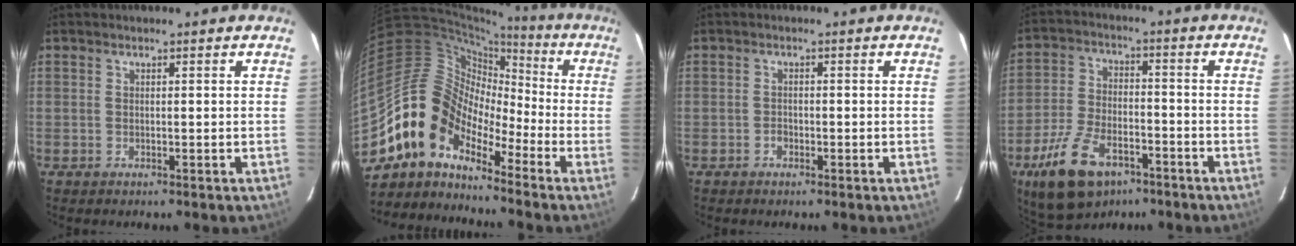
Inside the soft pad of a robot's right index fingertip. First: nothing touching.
{"total": 12.2, "force": [-8.9, 6.8, 4.9], "torque": [-0.085, 0.031, -0.193]}
{"total": 1.1, "force": [-0.7, 0.8, 0.3], "torque": [-0.005, 0.002, -0.011]}
{"total": 15.0, "force": [-8.9, 7.7, 9.2], "torque": [-0.200, -0.014, -0.156]}